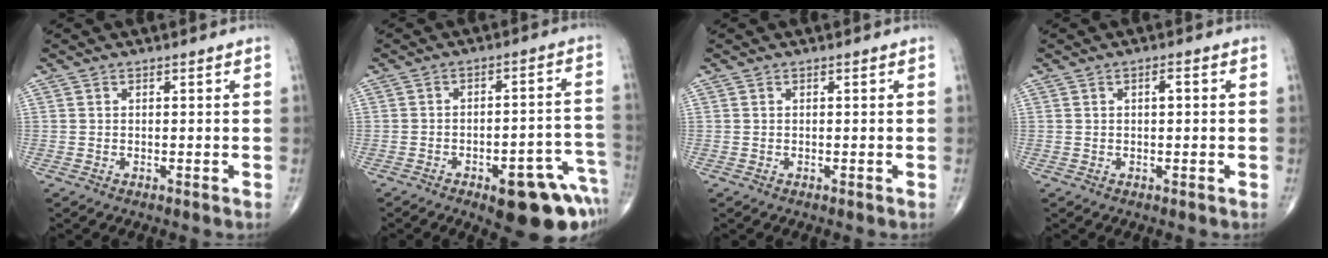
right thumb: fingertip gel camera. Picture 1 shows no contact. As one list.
[{"total": 15.5, "force": [-8.2, 5.8, 11.8], "torque": [-0.082, 0.066, -0.092]}, {"total": 0.0}, {"total": 1.8, "force": [0.3, 0.7, 1.6], "torque": [-0.027, 0.002, 0.004]}]